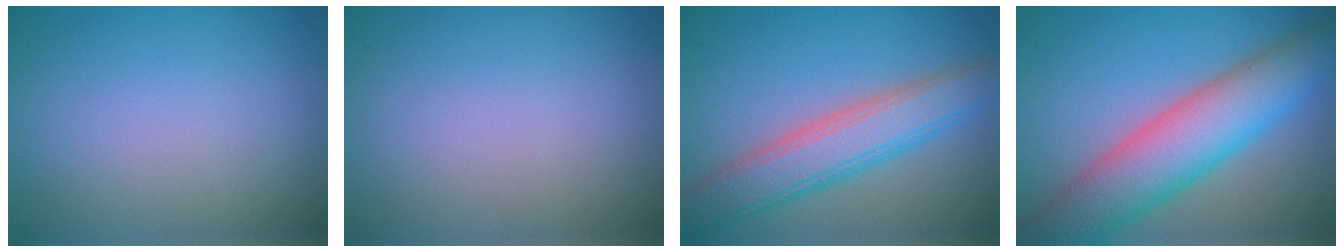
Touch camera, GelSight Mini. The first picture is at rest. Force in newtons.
{"total": 0.0}
{"total": 6.0, "press": 6.0, "slide": 0.3}
{"total": 9.6, "press": 9.6, "slide": 0.3}